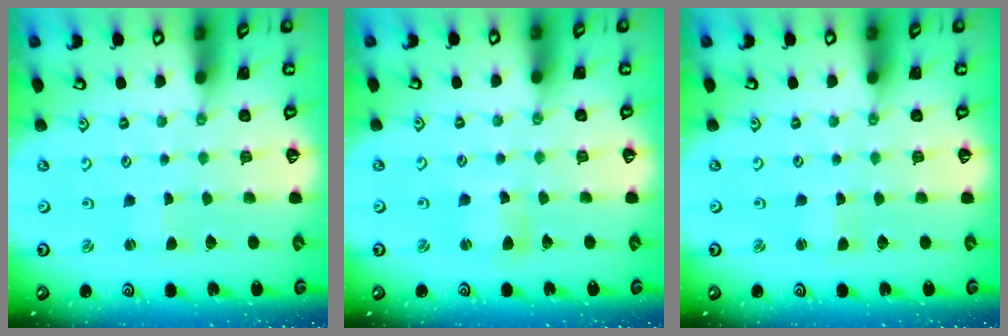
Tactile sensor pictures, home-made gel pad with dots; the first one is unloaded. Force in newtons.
{"total": 3.1, "press": 3.1, "slide": 0.3}
{"total": 1.0, "press": 1.0, "slide": 0.0}